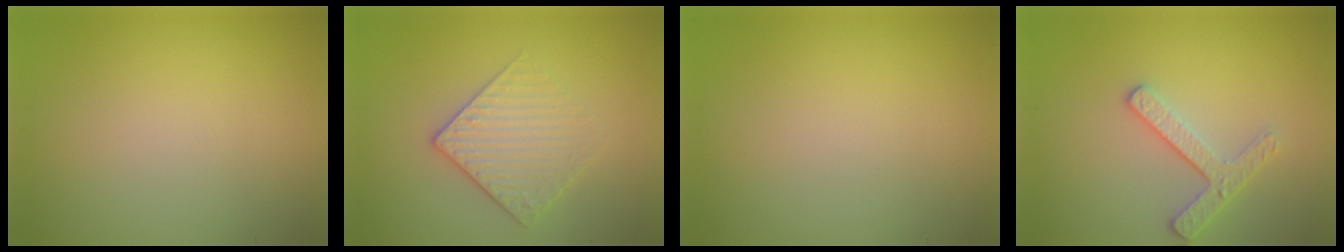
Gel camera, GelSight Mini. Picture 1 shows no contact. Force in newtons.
{"total": 2.9, "press": 2.6, "slide": 1.2}
{"total": 0.0}
{"total": 2.5, "press": 2.4, "slide": 0.7}